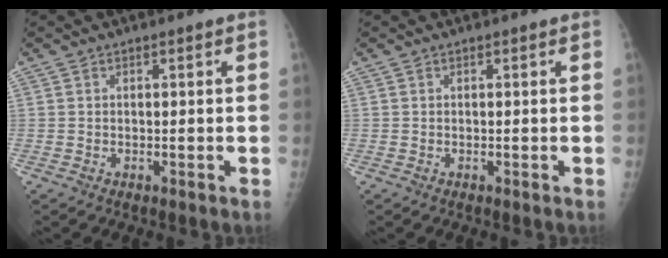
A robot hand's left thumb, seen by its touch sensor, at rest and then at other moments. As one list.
[{"total": 0.0}]